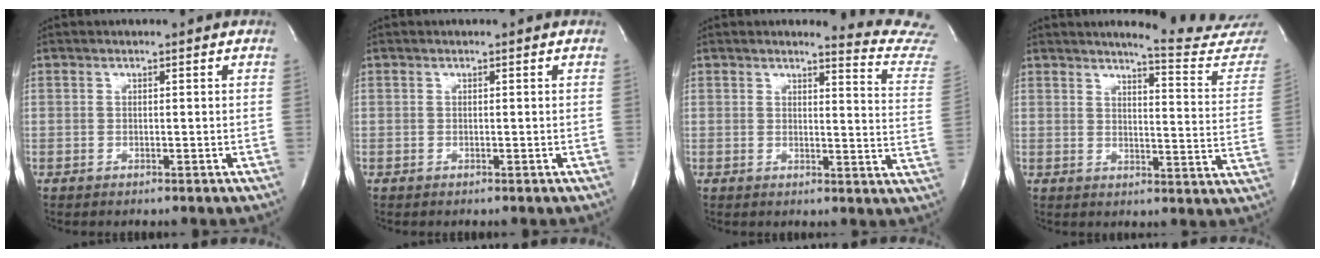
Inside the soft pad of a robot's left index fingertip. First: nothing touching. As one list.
[{"total": 0.0}, {"total": 10.3, "force": [10.2, -1.6, 0.5], "torque": [-0.005, -0.128, 0.086]}, {"total": 15.8, "force": [15.3, -0.1, 3.9], "torque": [-0.043, -0.118, 0.159]}]